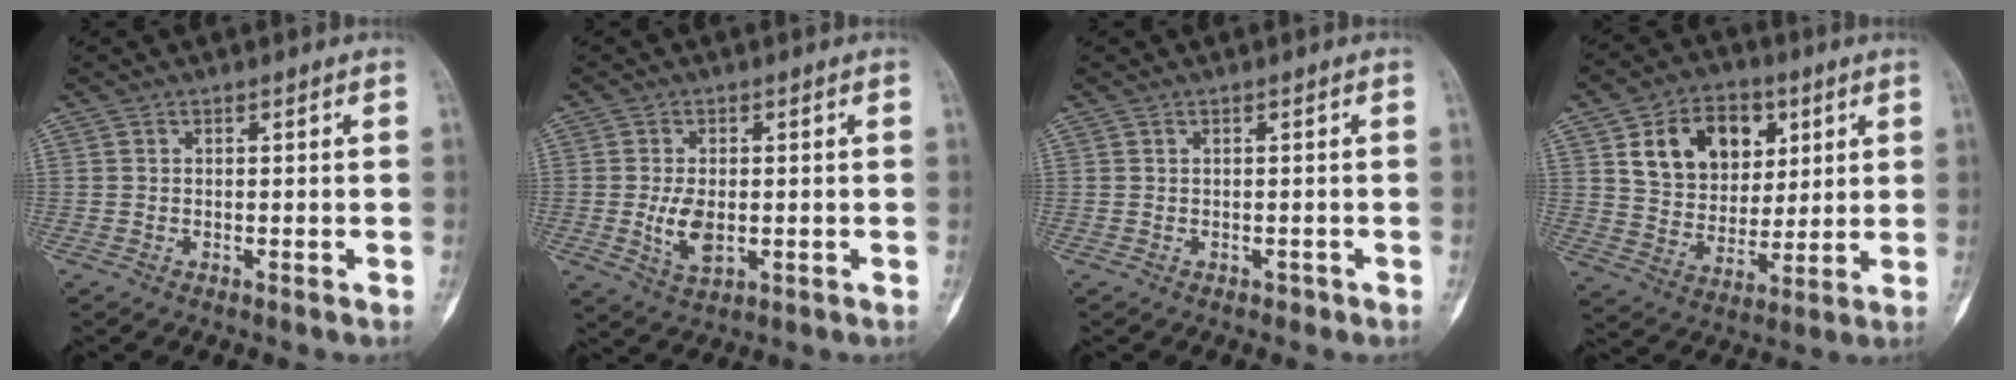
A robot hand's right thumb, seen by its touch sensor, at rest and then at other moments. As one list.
[{"total": 5.6, "force": [-0.5, 3.2, 4.6], "torque": [-0.086, -0.010, -0.003]}, {"total": 0.6, "force": [-0.4, 0.5, 0.2], "torque": [0.000, 0.002, -0.007]}, {"total": 15.6, "force": [5.8, 11.5, 8.8], "torque": [-0.099, -0.015, 0.103]}]